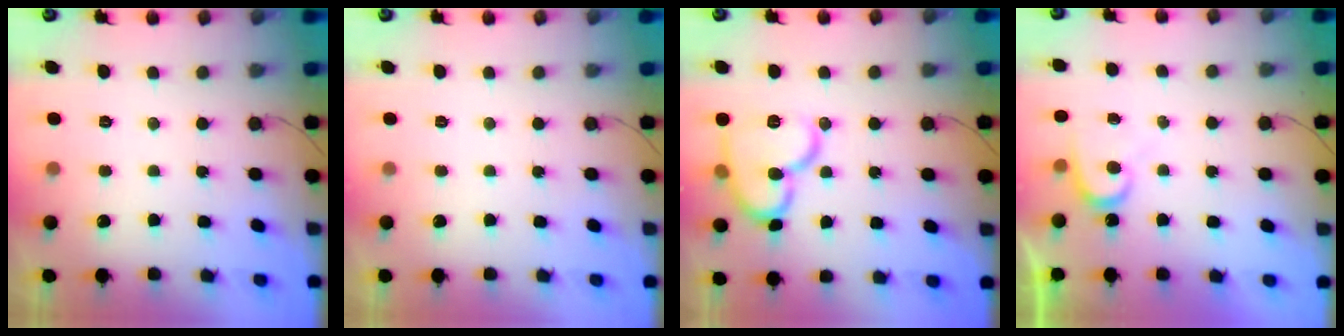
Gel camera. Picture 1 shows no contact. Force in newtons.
{"total": 0.0}
{"total": 14.4, "press": 14.3, "slide": 1.1}
{"total": 7.3, "press": 7.3, "slide": 0.3}